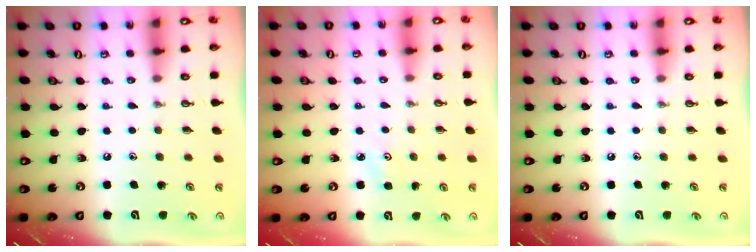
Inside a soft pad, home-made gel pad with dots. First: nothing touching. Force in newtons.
{"total": 2.2, "press": 2.1, "slide": 0.3}
{"total": 0.0}